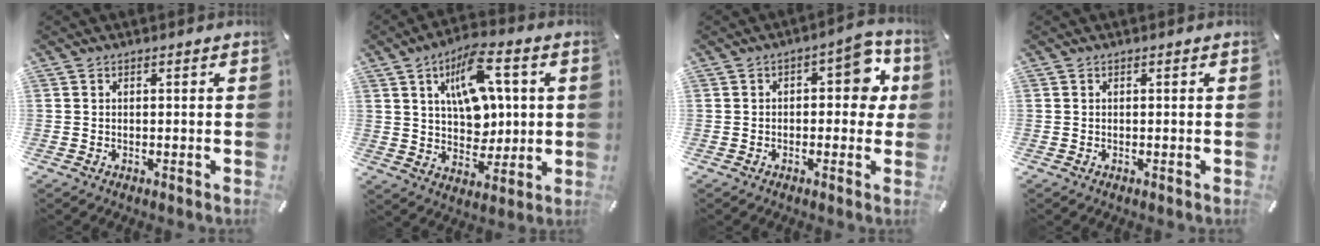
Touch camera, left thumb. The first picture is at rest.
{"total": 14.3, "force": [4.7, 9.0, 10.0], "torque": [-0.151, -0.005, 0.081]}
{"total": 8.7, "force": [1.6, 4.9, 7.0], "torque": [-0.079, -0.004, 0.017]}
{"total": 0.0}